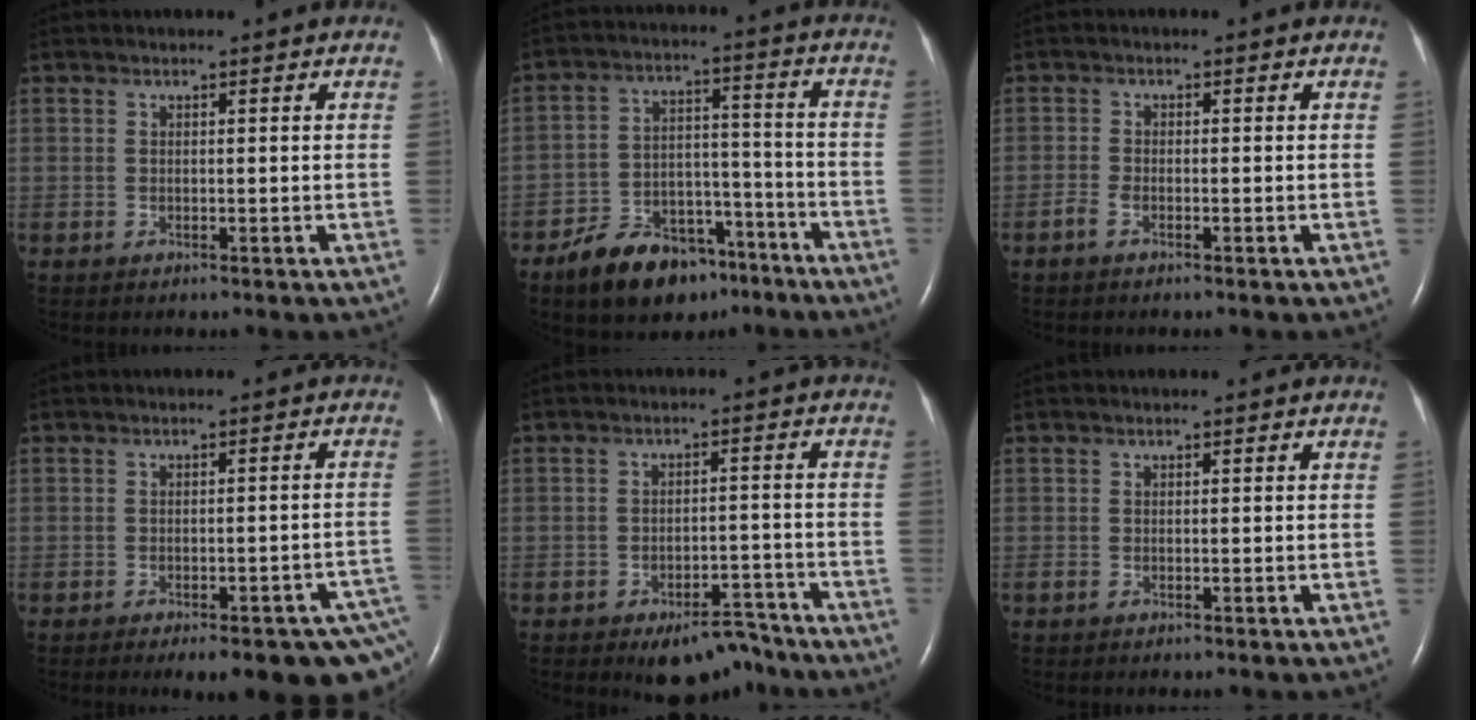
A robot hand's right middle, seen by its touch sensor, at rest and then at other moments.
{"total": 13.1, "force": [-9.5, 6.7, 6.1], "torque": [-0.096, 0.021, -0.152]}
{"total": 1.3, "force": [-0.9, 0.3, 0.8], "torque": [-0.023, -0.001, -0.020]}
{"total": 14.4, "force": [-9.9, 4.1, 9.7], "torque": [-0.076, 0.010, -0.111]}
{"total": 7.0, "force": [-5.7, 3.0, 2.8], "torque": [-0.026, 0.012, -0.081]}
{"total": 0.0}